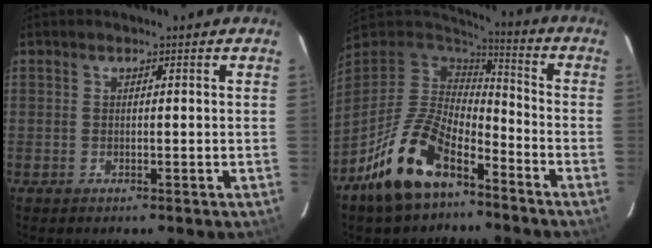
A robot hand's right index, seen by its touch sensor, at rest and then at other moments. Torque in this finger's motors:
{"motor_torque": [1.05, -1.09, 0.98, 0.21]}